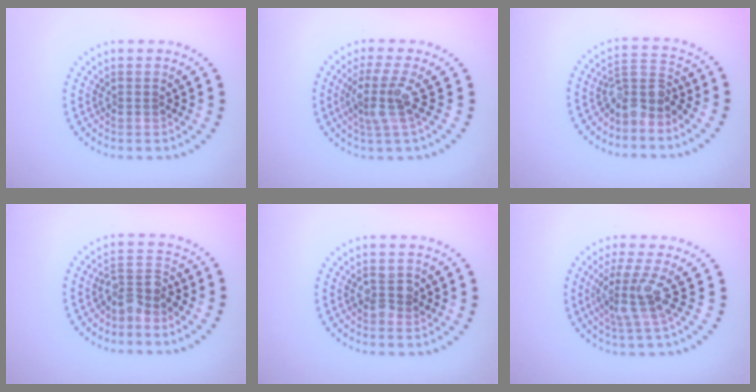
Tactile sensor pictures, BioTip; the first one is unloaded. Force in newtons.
{"total": 3.2, "press": 2.4, "slide": 2.2}
{"total": 3.3, "press": 2.4, "slide": 2.2}
{"total": 2.8, "press": 2.4, "slide": 1.6}
{"total": 1.8, "press": 1.7, "slide": 0.2}
{"total": 3.6, "press": 2.6, "slide": 2.5}